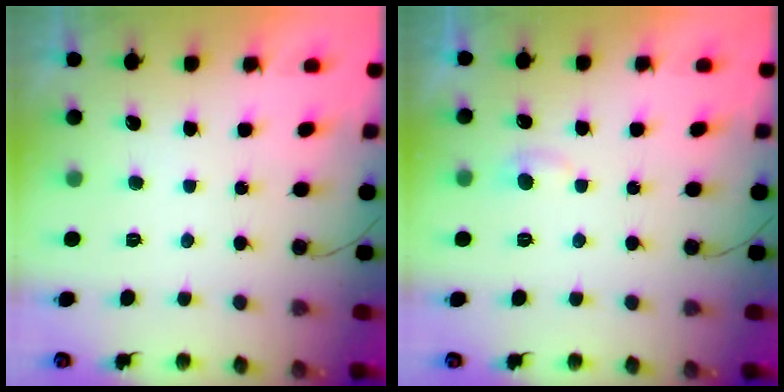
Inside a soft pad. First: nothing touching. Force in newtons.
{"total": 3.3, "press": 3.3, "slide": 0.4}